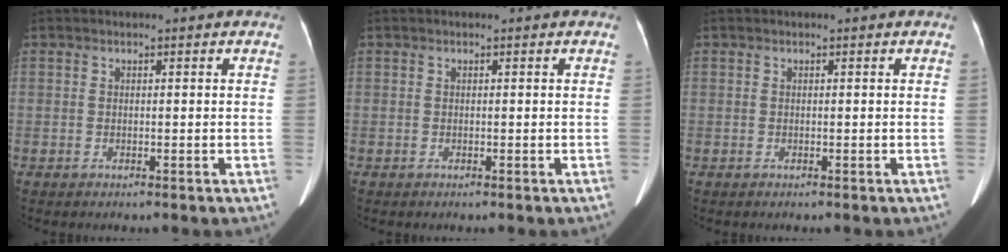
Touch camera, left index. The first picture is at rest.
{"total": 0.0}
{"total": 0.0}